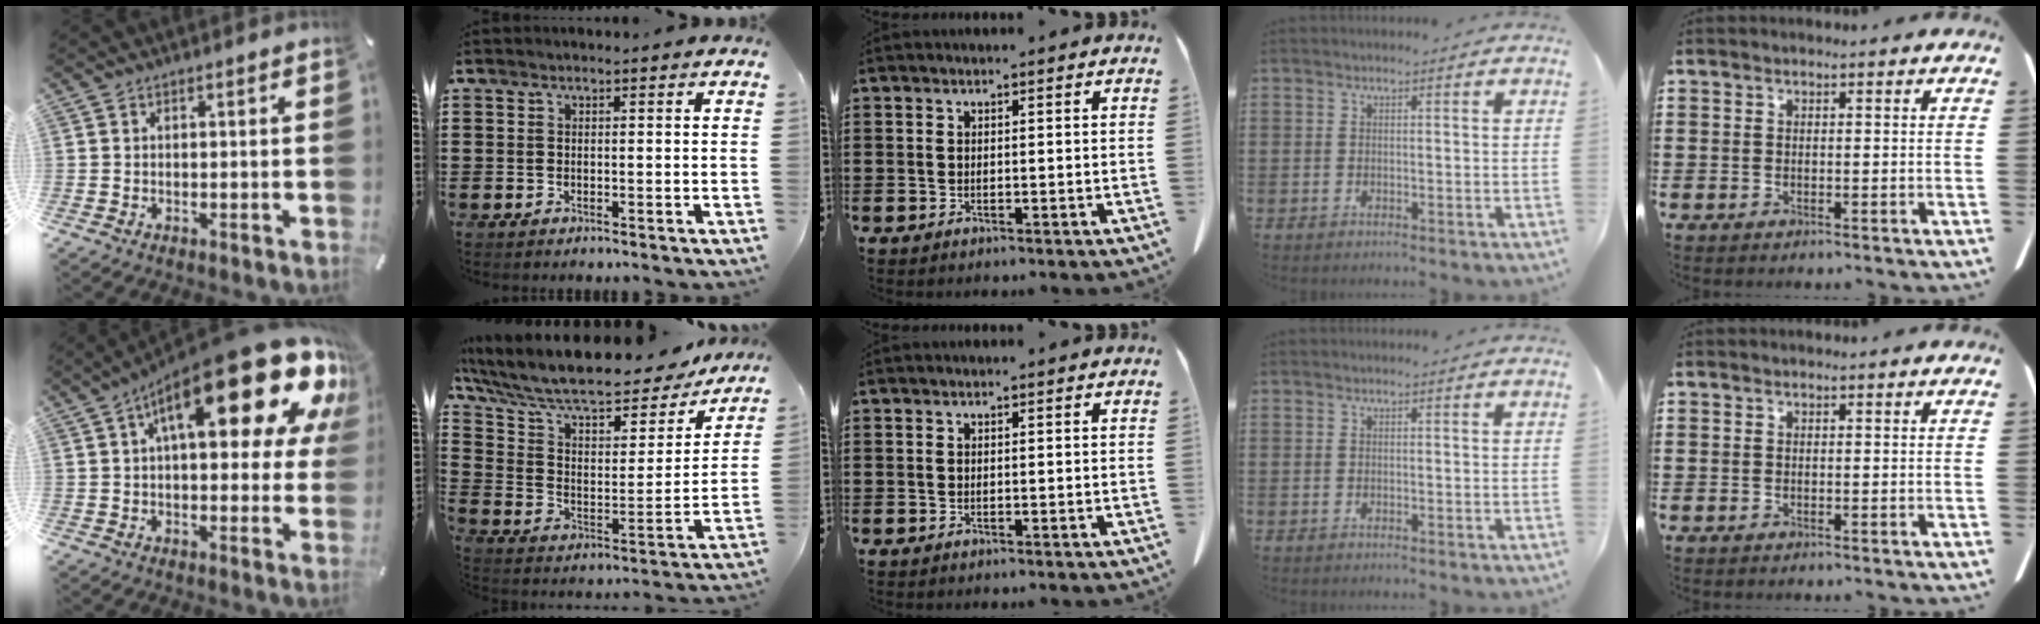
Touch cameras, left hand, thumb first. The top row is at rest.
{"thumb": {"total": 27.2, "force": [11.9, 10.3, 22.2], "torque": [-0.320, -0.067, 0.192]}, "index": {"total": 11.4, "force": [9.5, 2.7, 5.6], "torque": [-0.142, -0.063, 0.163]}}